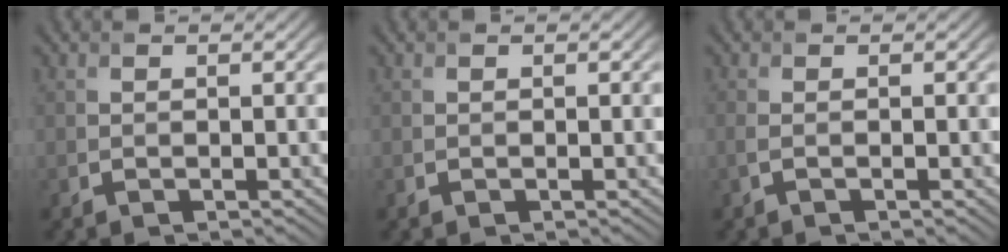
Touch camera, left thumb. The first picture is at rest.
{"total": 0.0}
{"total": 1.4, "force": [-0.3, 0.3, 1.4], "torque": [-0.032, -0.001, -0.010]}